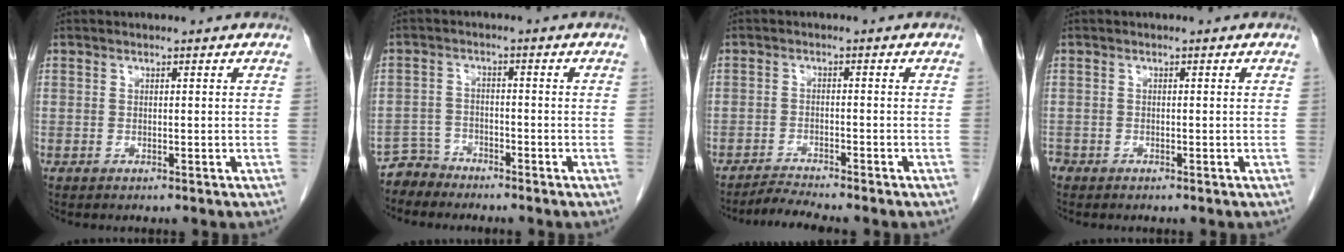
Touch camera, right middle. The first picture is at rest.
{"total": 3.2, "force": [-2.9, 0.9, -1.0], "torque": [0.022, -0.004, -0.058]}
{"total": 3.4, "force": [-3.1, -1.1, 0.5], "torque": [-0.021, -0.021, -0.057]}
{"total": 1.3, "force": [-1.0, 0.8, 0.3], "torque": [-0.011, 0.000, -0.018]}